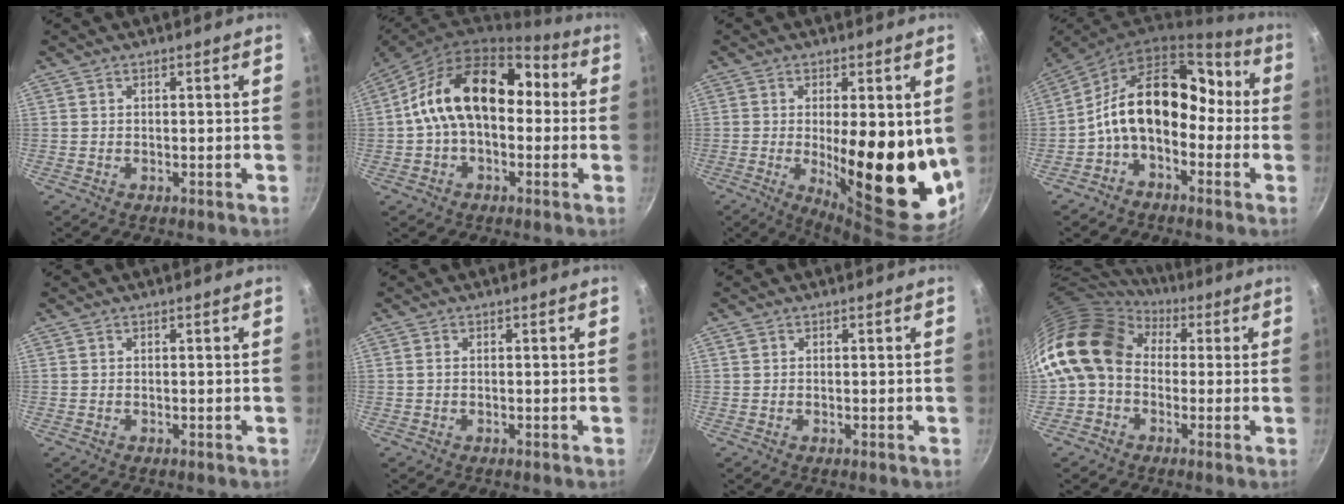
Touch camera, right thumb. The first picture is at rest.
{"total": 17.4, "force": [0.8, 11.5, 13.0], "torque": [-0.182, 0.051, -0.006]}
{"total": 18.8, "force": [-0.4, 6.3, 17.7], "torque": [-0.226, -0.032, 0.006]}
{"total": 15.9, "force": [-2.2, 10.9, 11.4], "torque": [-0.154, 0.064, -0.062]}
{"total": 0.0}
{"total": 0.8, "force": [0.1, 0.4, 0.6], "torque": [-0.012, 0.002, 0.000]}
{"total": 0.5, "force": [0.1, 0.4, 0.3], "torque": [-0.004, 0.002, 0.000]}
{"total": 14.6, "force": [1.6, 11.5, 8.8], "torque": [-0.145, 0.026, 0.008]}